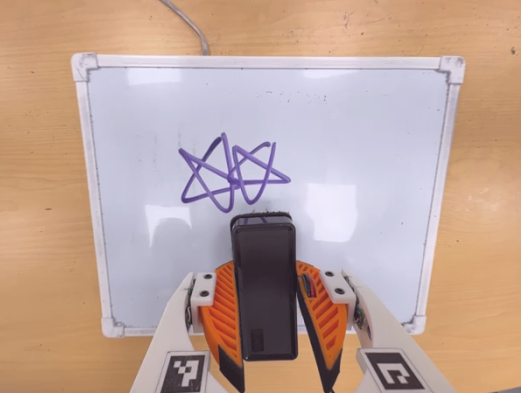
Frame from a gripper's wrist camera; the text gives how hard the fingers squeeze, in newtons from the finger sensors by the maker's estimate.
{"total": 6.1, "left": 5.2, "right": 7.0}